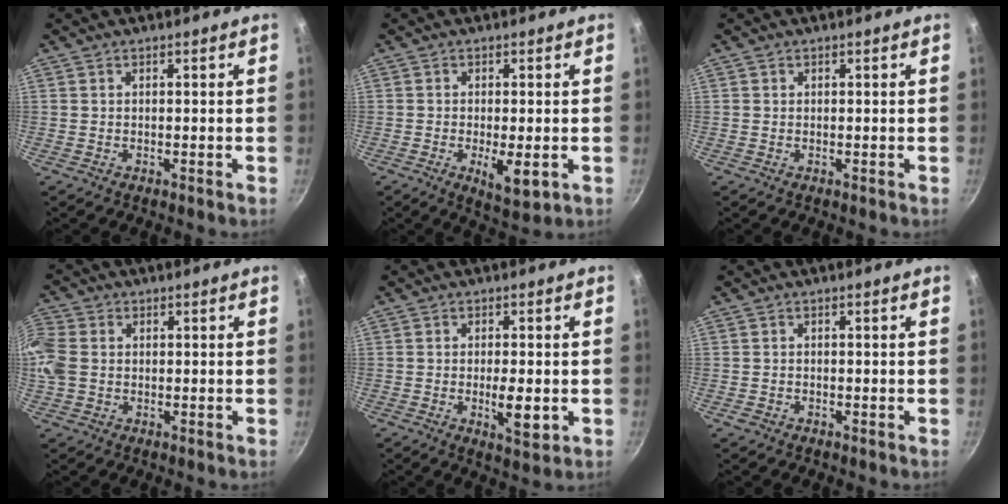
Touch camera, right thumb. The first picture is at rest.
{"total": 5.9, "force": [-1.6, 2.0, 5.3], "torque": [-0.085, -0.014, -0.020]}
{"total": 0.0}
{"total": 7.6, "force": [0.5, 5.9, 4.9], "torque": [-0.134, 0.014, 0.009]}
{"total": 6.6, "force": [-1.3, 2.4, 6.0], "torque": [-0.091, -0.009, -0.017]}
{"total": 1.0, "force": [-0.5, 0.8, 0.3], "torque": [-0.003, 0.005, -0.009]}